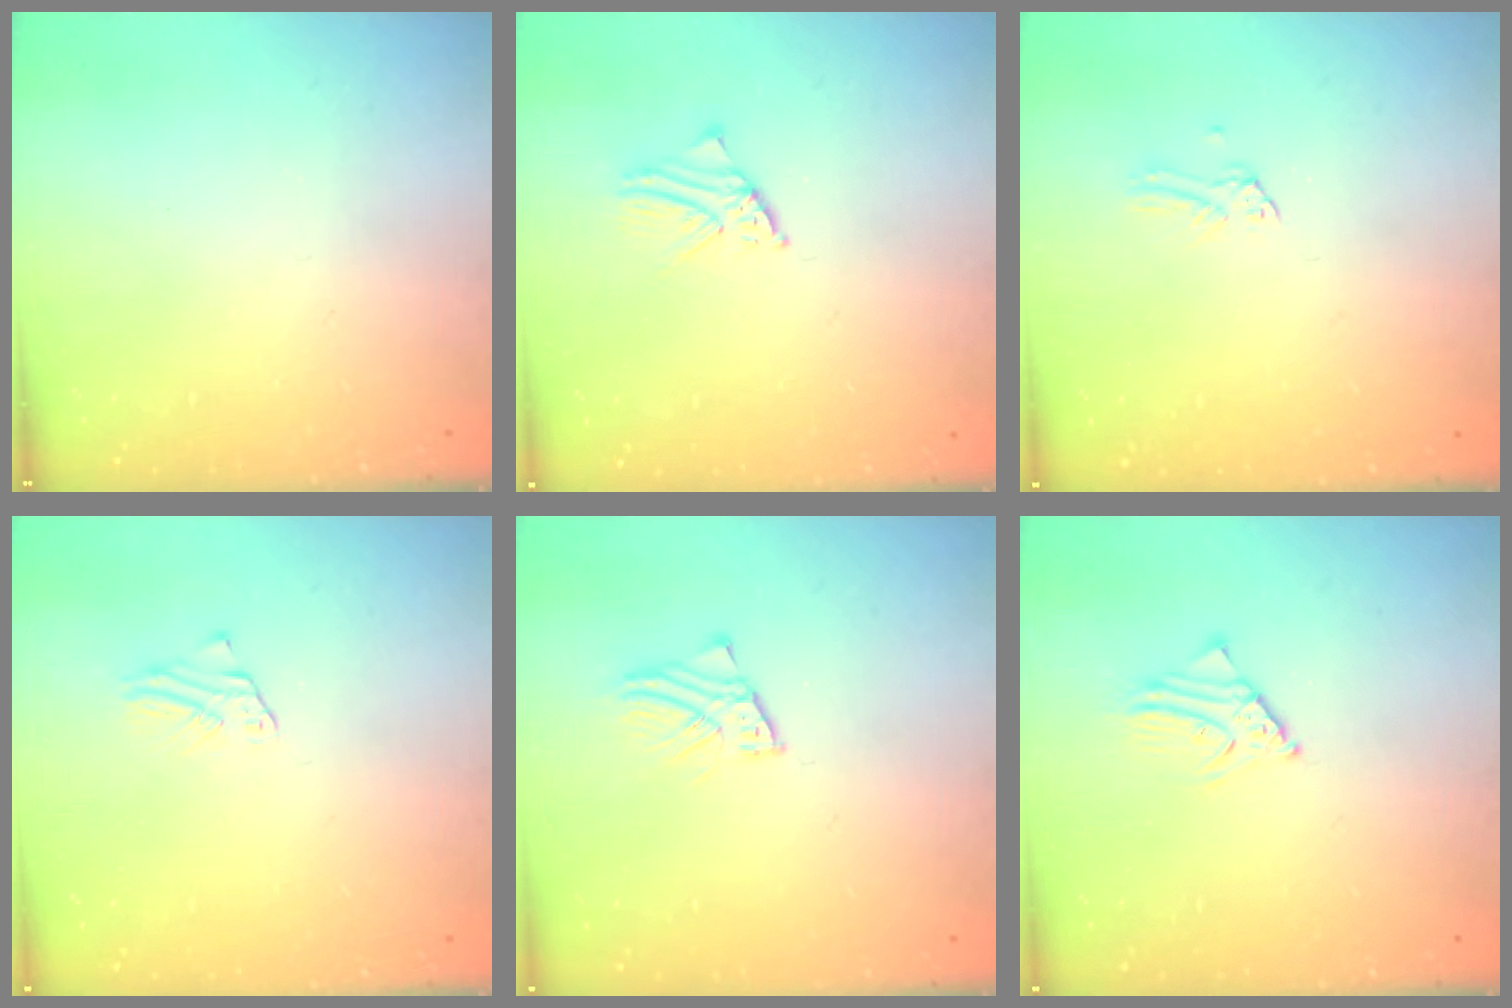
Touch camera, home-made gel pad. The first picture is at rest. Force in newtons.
{"total": 1.7, "press": 1.7, "slide": 0.2}
{"total": 0.0}
{"total": 1.5, "press": 1.5, "slide": 0.1}
{"total": 2.6, "press": 2.6, "slide": 0.1}
{"total": 3.4, "press": 3.4, "slide": 0.2}